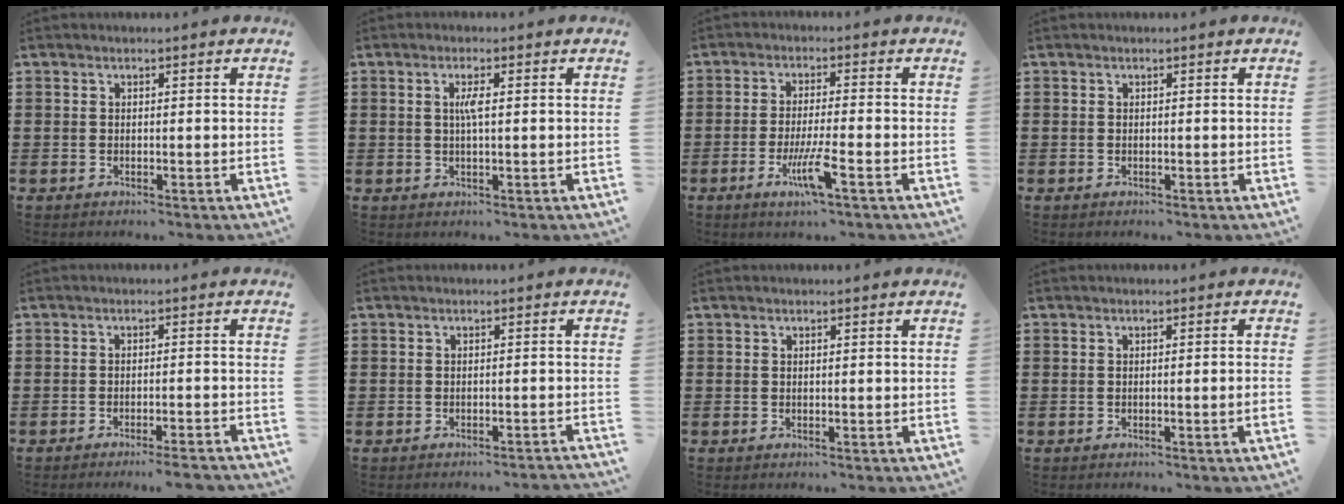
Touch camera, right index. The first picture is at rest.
{"total": 2.5, "force": [0.4, 0.3, 2.5], "torque": [-0.049, 0.000, 0.005]}
{"total": 6.2, "force": [-3.0, 0.5, 5.4], "torque": [-0.105, -0.013, -0.054]}
{"total": 0.0}
{"total": 1.5, "force": [-1.4, 0.0, 0.6], "torque": [-0.012, -0.001, -0.027]}
{"total": 1.1, "force": [-0.9, -0.2, 0.5], "torque": [-0.009, -0.002, -0.018]}
{"total": 0.0}
{"total": 1.1, "force": [-0.5, -0.2, 1.0], "torque": [-0.016, -0.004, -0.009]}